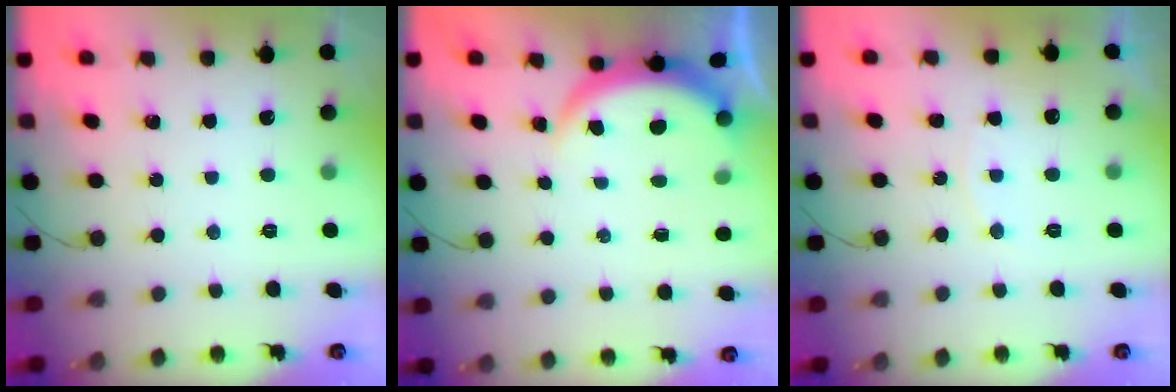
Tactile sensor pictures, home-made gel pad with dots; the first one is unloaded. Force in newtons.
{"total": 3.9, "press": 3.9, "slide": 0.3}
{"total": 3.9, "press": 3.8, "slide": 0.7}